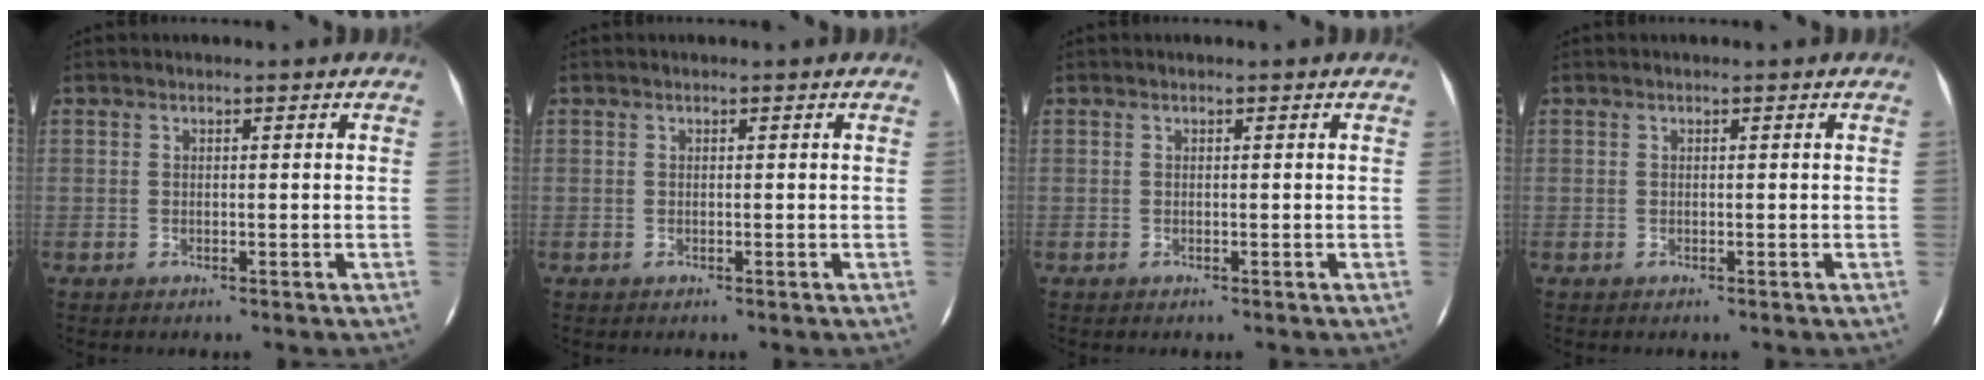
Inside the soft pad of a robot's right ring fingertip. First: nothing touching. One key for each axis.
{"total": 0.0}
{"total": 0.0}
{"total": 0.0}